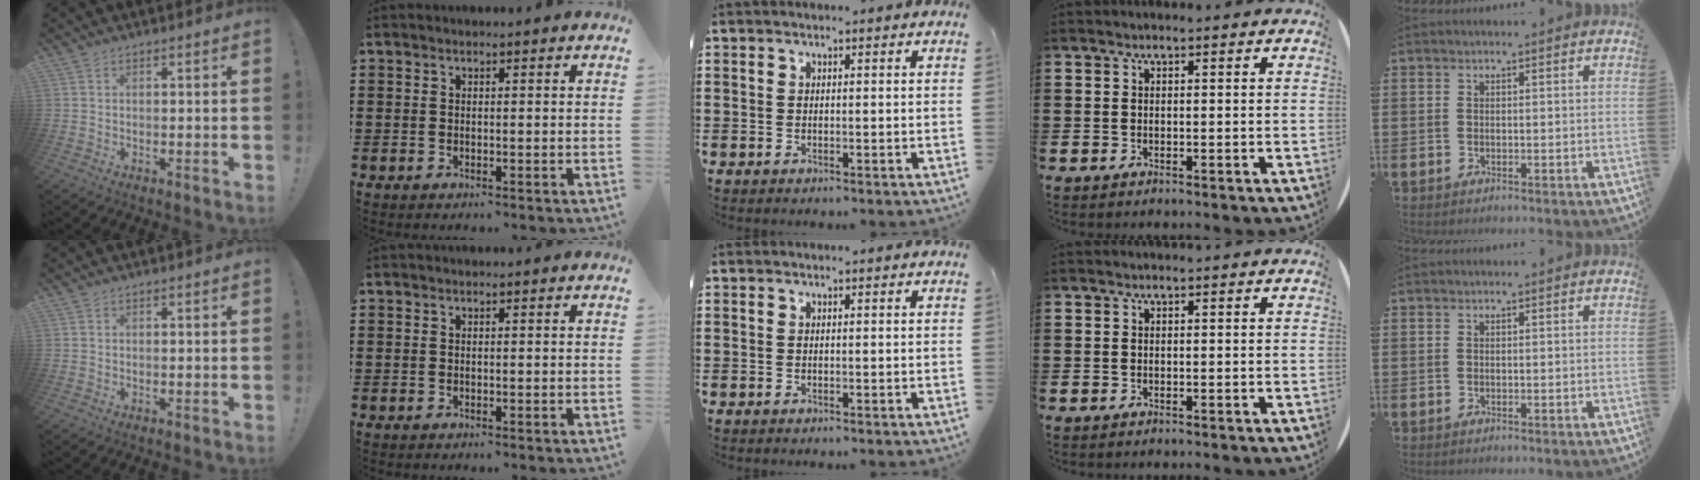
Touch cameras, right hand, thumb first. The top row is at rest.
{}